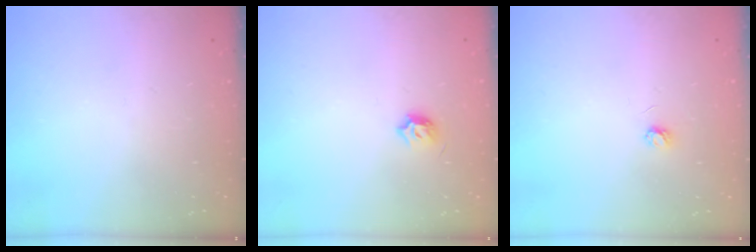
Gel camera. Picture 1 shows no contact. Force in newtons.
{"total": 4.0, "press": 3.8, "slide": 1.0}
{"total": 2.9, "press": 2.9, "slide": 0.3}